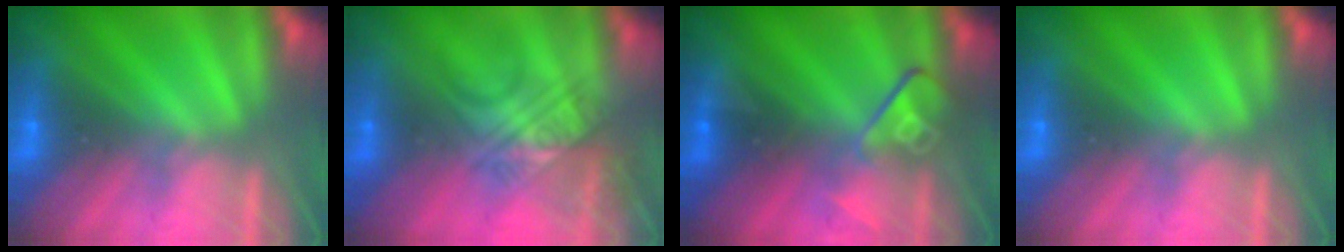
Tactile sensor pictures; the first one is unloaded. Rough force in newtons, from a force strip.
{"total": 2.4}
{"total": 2.7}
{"total": 0.0}